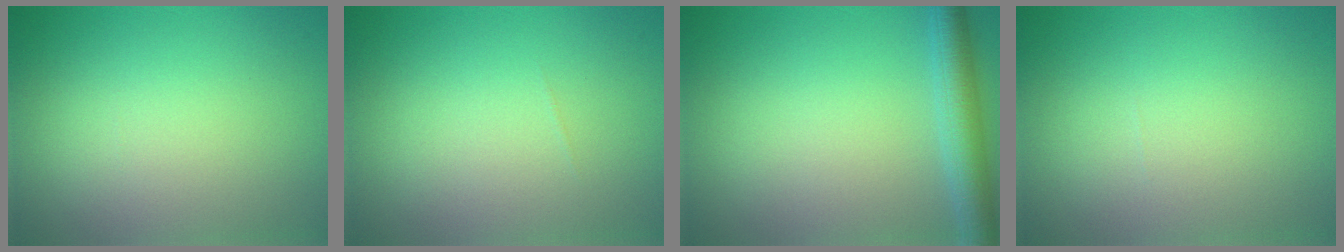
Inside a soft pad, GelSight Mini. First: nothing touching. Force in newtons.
{"total": 0.0}
{"total": 3.8, "press": 3.8, "slide": 0.2}
{"total": 0.0}